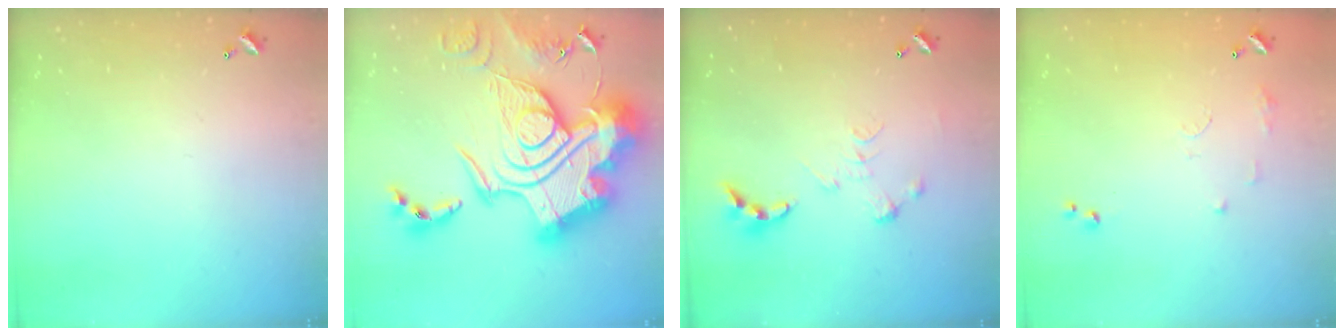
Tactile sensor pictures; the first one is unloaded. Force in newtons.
{"total": 0.6, "press": 0.6, "slide": 0.0}
{"total": 0.0}
{"total": 8.3, "press": 8.3, "slide": 0.8}